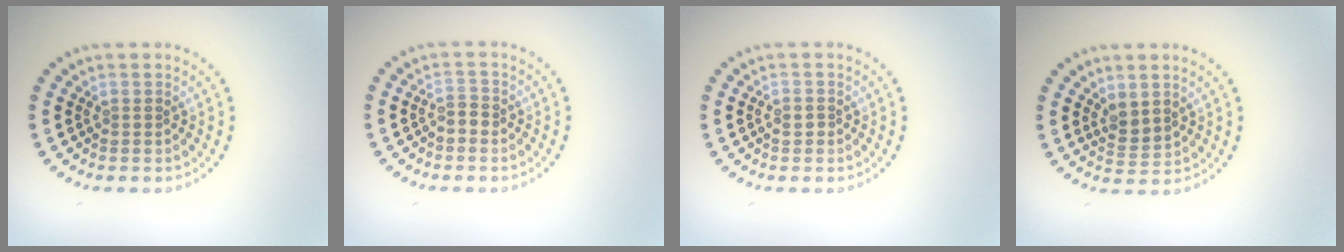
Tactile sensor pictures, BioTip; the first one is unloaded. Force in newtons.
{"total": 1.2, "press": 1.2, "slide": 0.4}
{"total": 0.6, "press": 0.6, "slide": 0.1}
{"total": 1.9, "press": 1.6, "slide": 1.0}